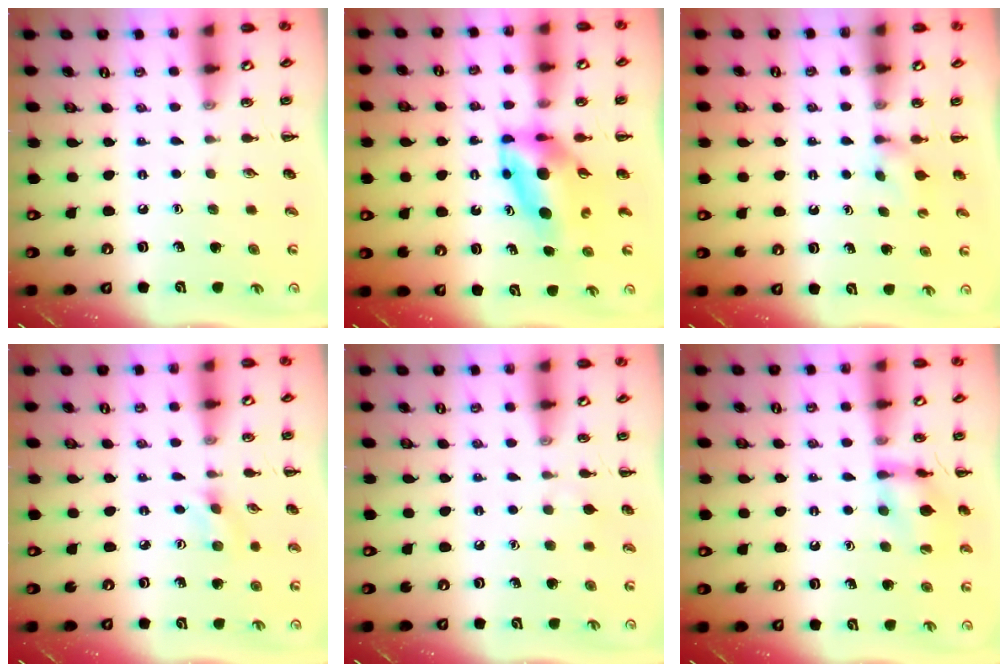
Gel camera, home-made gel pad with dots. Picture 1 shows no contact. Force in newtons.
{"total": 7.2, "press": 6.9, "slide": 2.0}
{"total": 2.7, "press": 2.4, "slide": 1.2}
{"total": 1.4, "press": 1.3, "slide": 0.4}
{"total": 4.0, "press": 3.7, "slide": 1.6}
{"total": 13.1, "press": 13.0, "slide": 0.6}